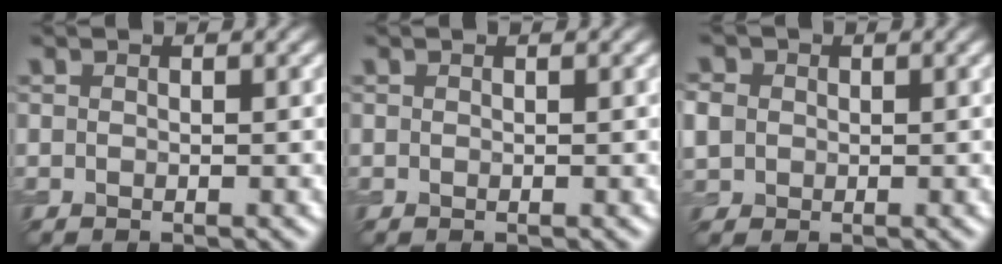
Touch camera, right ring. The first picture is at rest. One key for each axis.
{"total": 0.0}
{"total": 2.4, "fx": 0.2, "fy": 2.2, "fz": 0.9, "tx": -0.031, "ty": 0.007, "tz": 0.001}